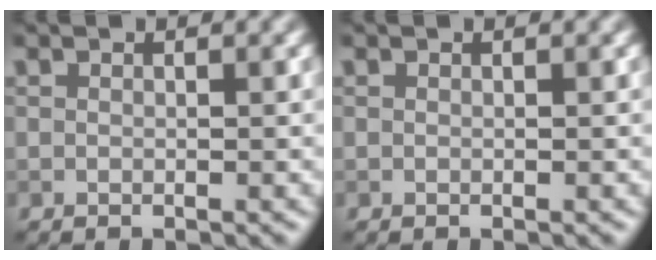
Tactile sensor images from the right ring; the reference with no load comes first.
{"total": 0.0}